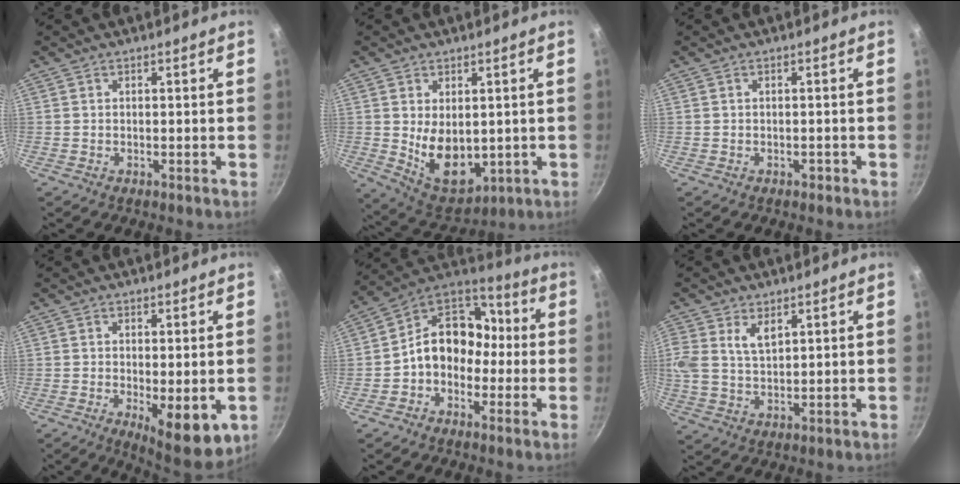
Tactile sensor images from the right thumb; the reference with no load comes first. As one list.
[{"total": 10.8, "force": [-0.4, 6.6, 8.5], "torque": [-0.112, -0.015, 0.020]}, {"total": 0.7, "force": [-0.5, 0.5, 0.2], "torque": [0.001, 0.002, -0.009]}, {"total": 9.7, "force": [-2.7, 3.5, 8.7], "torque": [-0.115, -0.022, -0.029]}, {"total": 13.7, "force": [-1.7, 10.3, 8.8], "torque": [-0.106, 0.053, -0.045]}, {"total": 6.9, "force": [3.0, 3.9, 4.8], "torque": [-0.095, -0.006, 0.067]}]